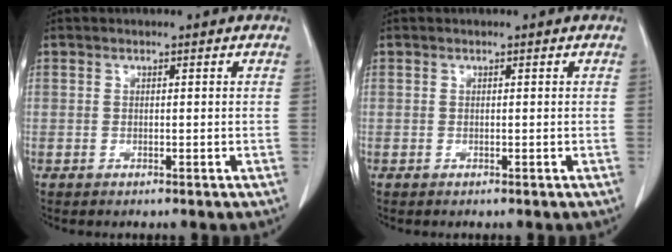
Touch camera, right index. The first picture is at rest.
{"total": 0.0}